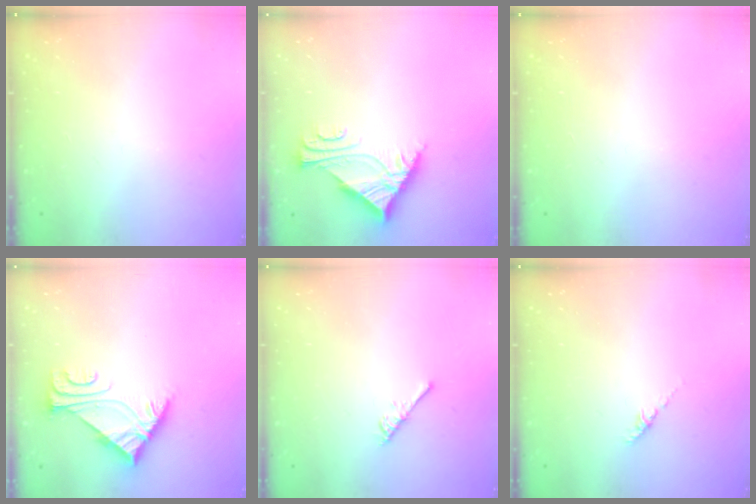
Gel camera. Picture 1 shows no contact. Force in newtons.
{"total": 7.9, "press": 7.8, "slide": 1.1}
{"total": 0.0}
{"total": 5.7, "press": 5.7, "slide": 0.6}
{"total": 2.7, "press": 2.7, "slide": 0.5}
{"total": 1.2, "press": 1.1, "slide": 0.5}